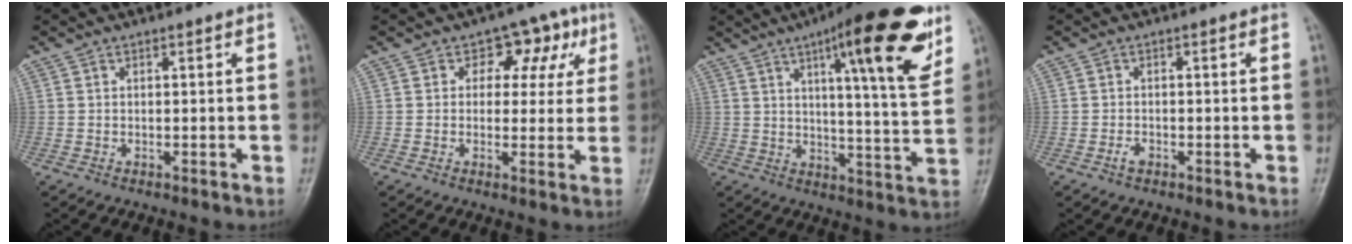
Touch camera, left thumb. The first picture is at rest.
{"total": 8.2, "force": [2.8, 6.0, 4.8], "torque": [-0.004, 0.001, 0.028]}
{"total": 19.7, "force": [10.3, 4.0, 16.3], "torque": [-0.199, -0.042, 0.143]}
{"total": 1.4, "force": [-0.8, 0.8, 0.8], "torque": [-0.017, 0.003, -0.016]}